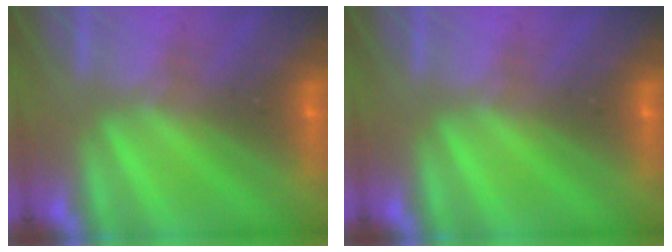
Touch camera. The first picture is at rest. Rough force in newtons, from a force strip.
{"total": 0.0}